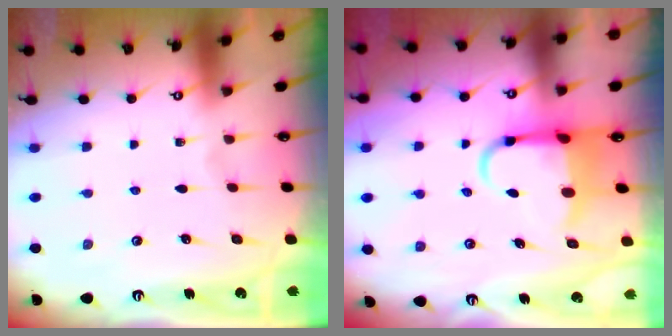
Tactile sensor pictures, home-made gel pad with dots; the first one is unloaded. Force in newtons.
{"total": 6.9, "press": 6.8, "slide": 1.5}